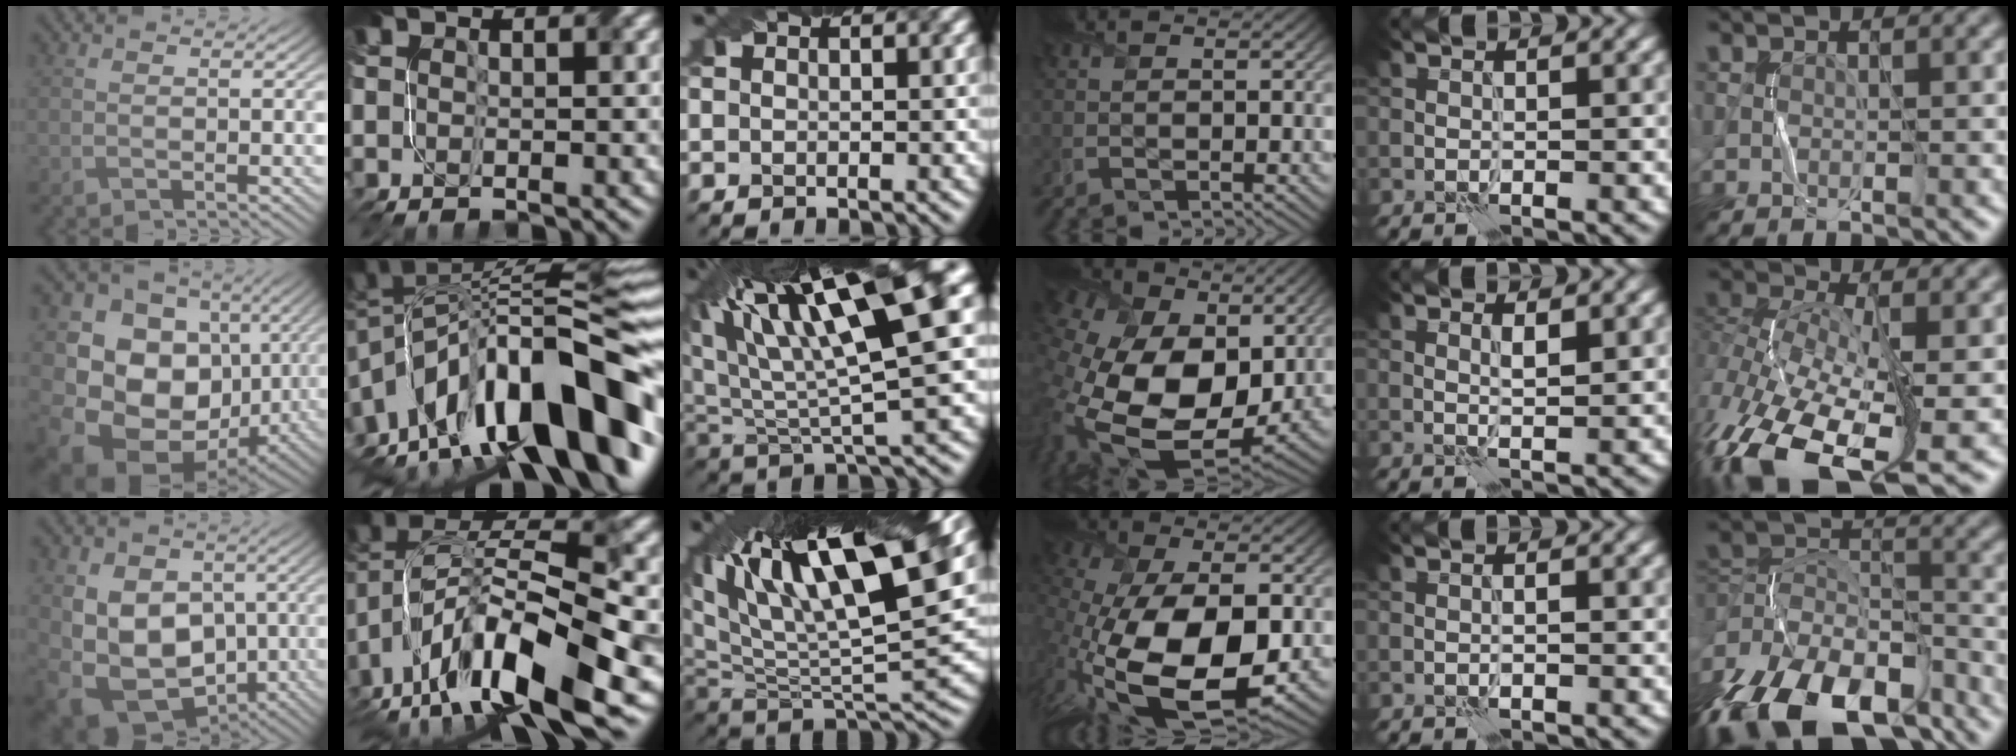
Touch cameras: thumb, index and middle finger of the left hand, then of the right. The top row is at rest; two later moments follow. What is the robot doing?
{"motion": "fold", "object": "netting"}